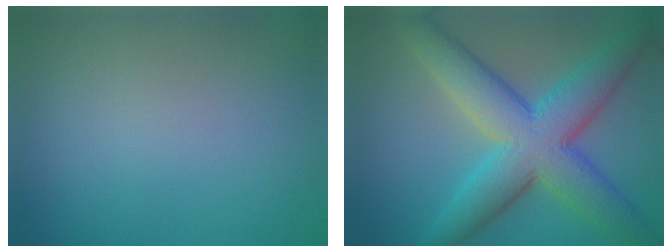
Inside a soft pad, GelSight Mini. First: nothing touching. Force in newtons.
{"total": 9.9, "press": 9.9, "slide": 0.1}